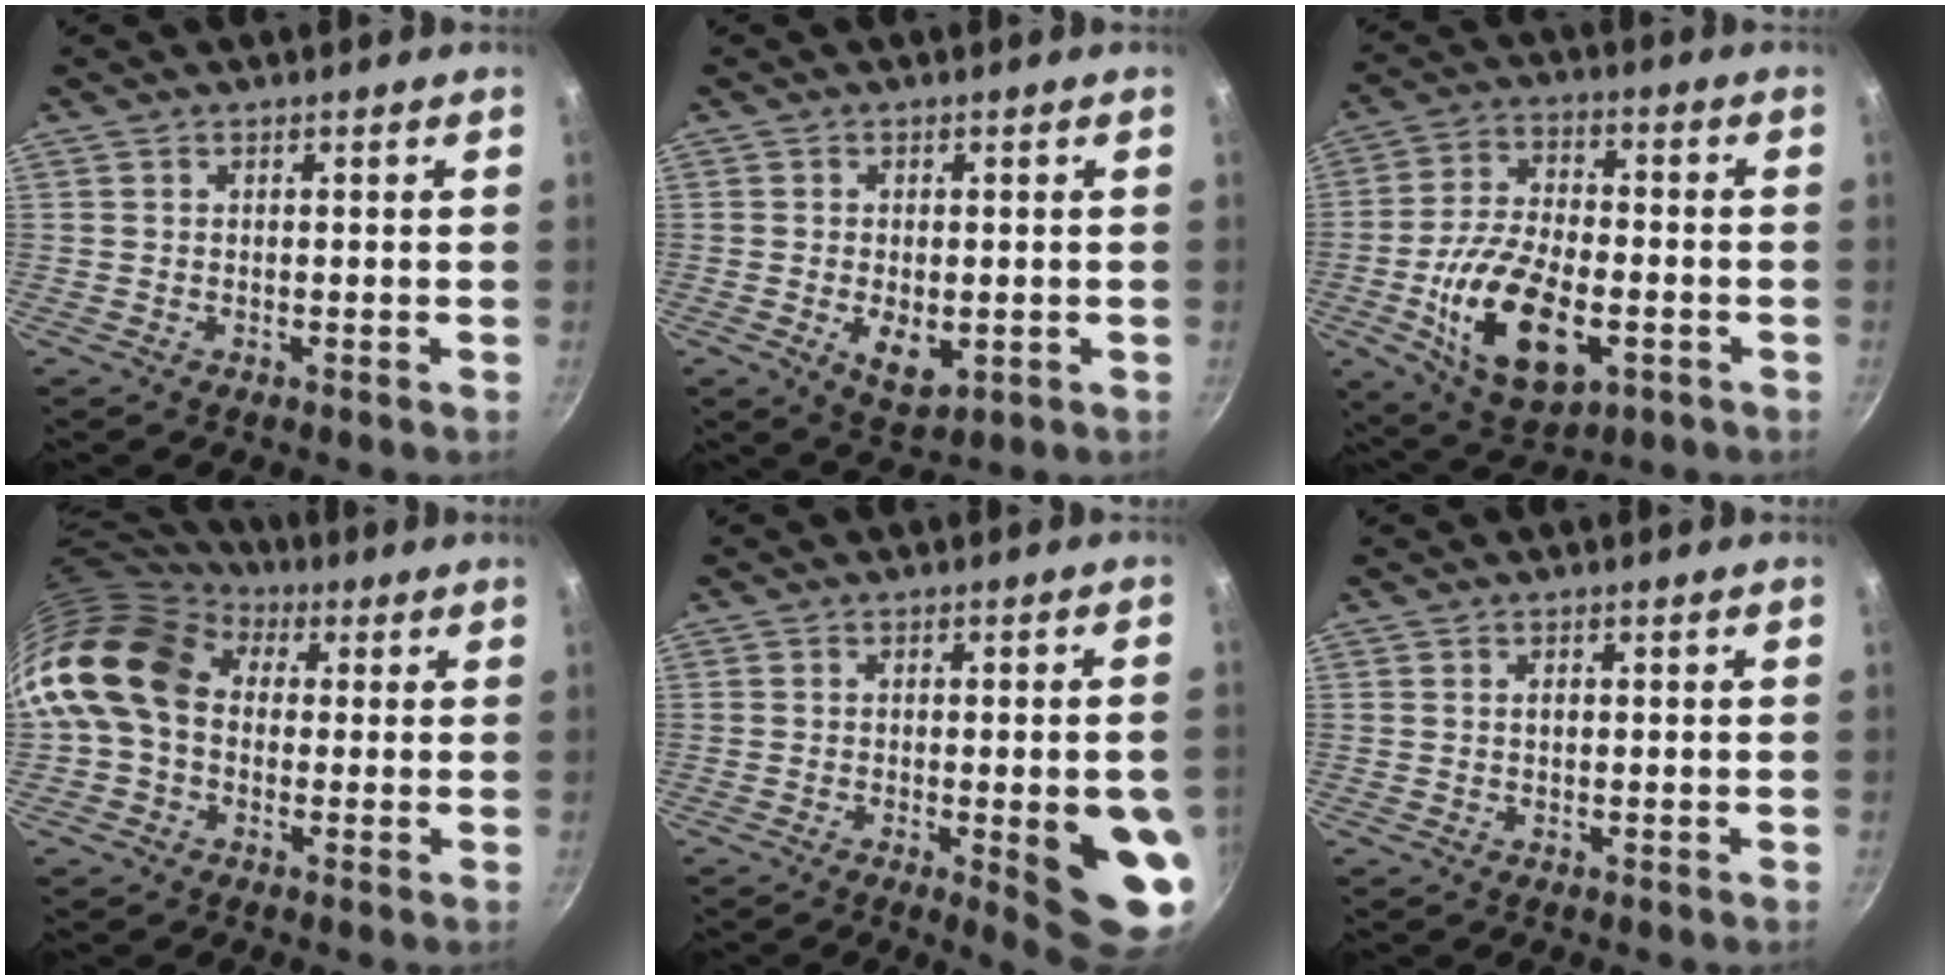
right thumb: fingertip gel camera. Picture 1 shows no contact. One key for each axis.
{"total": 6.3, "fx": -1.1, "fy": 3.6, "fz": 5.1, "tx": -0.072, "ty": -0.011, "tz": -0.006}
{"total": 18.2, "fx": -5.1, "fy": 9.6, "fz": 14.6, "tx": -0.256, "ty": 0.016, "tz": -0.083}
{"total": 14.9, "fx": 2.0, "fy": 11.2, "fz": 9.5, "tx": -0.161, "ty": 0.020, "tz": 0.016}
{"total": 12.5, "fx": -2.6, "fy": 3.1, "fz": 11.8, "tx": -0.120, "ty": 0.004, "tz": -0.025}
{"total": 1.1, "fx": 0.2, "fy": 0.7, "fz": 0.9, "tx": -0.013, "ty": 0.003, "tz": 0.002}